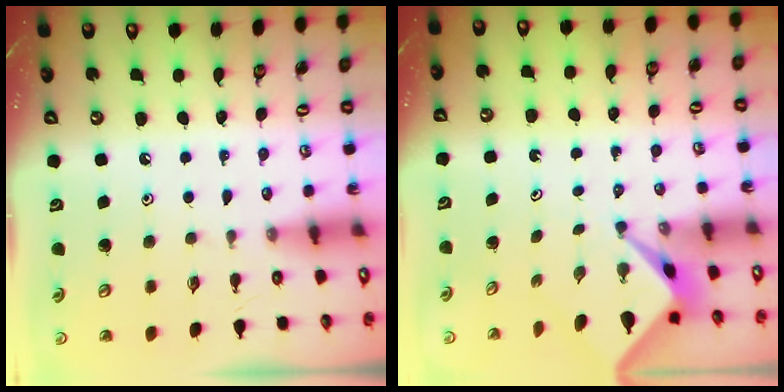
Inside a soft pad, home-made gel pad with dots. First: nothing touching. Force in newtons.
{"total": 2.1, "press": 2.1, "slide": 0.3}